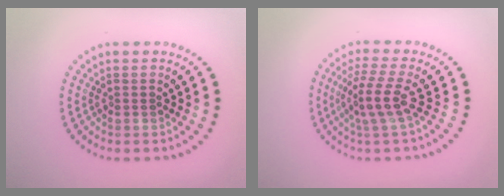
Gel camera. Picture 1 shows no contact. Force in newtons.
{"total": 3.3, "press": 2.8, "slide": 1.7}